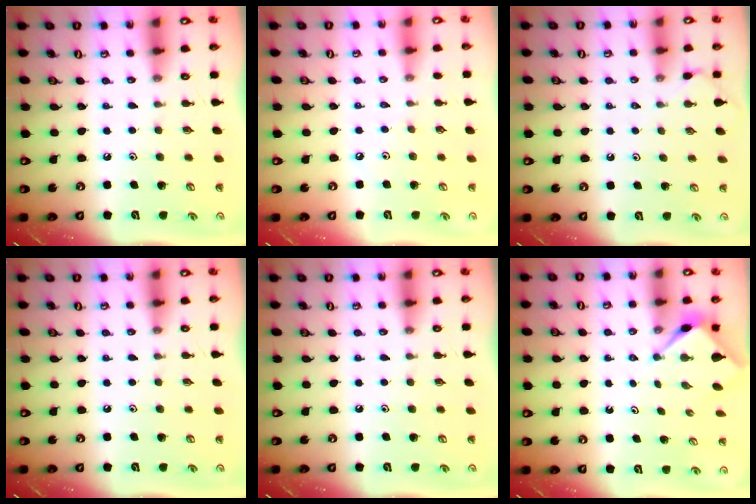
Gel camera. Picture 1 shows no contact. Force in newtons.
{"total": 1.9, "press": 1.9, "slide": 0.5}
{"total": 2.1, "press": 2.1, "slide": 0.3}
{"total": 0.0}
{"total": 0.0}
{"total": 3.0, "press": 3.0, "slide": 0.2}